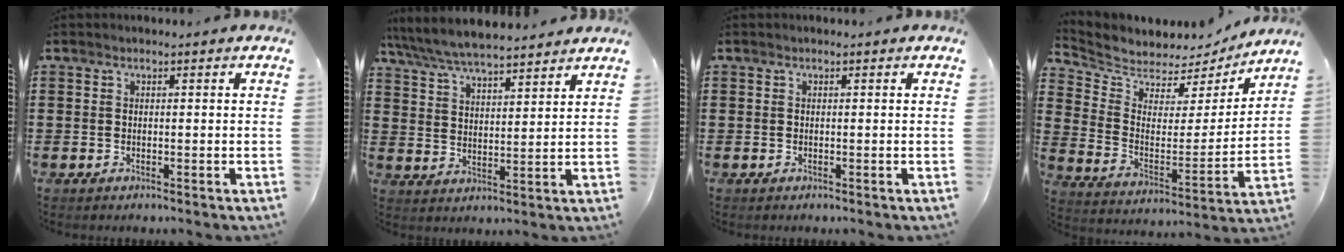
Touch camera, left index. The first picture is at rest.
{"total": 6.4, "force": [6.0, 0.7, 2.0], "torque": [-0.062, -0.026, 0.108]}
{"total": 0.0}
{"total": 5.1, "force": [4.7, 1.9, -0.6], "torque": [-0.032, -0.044, 0.077]}